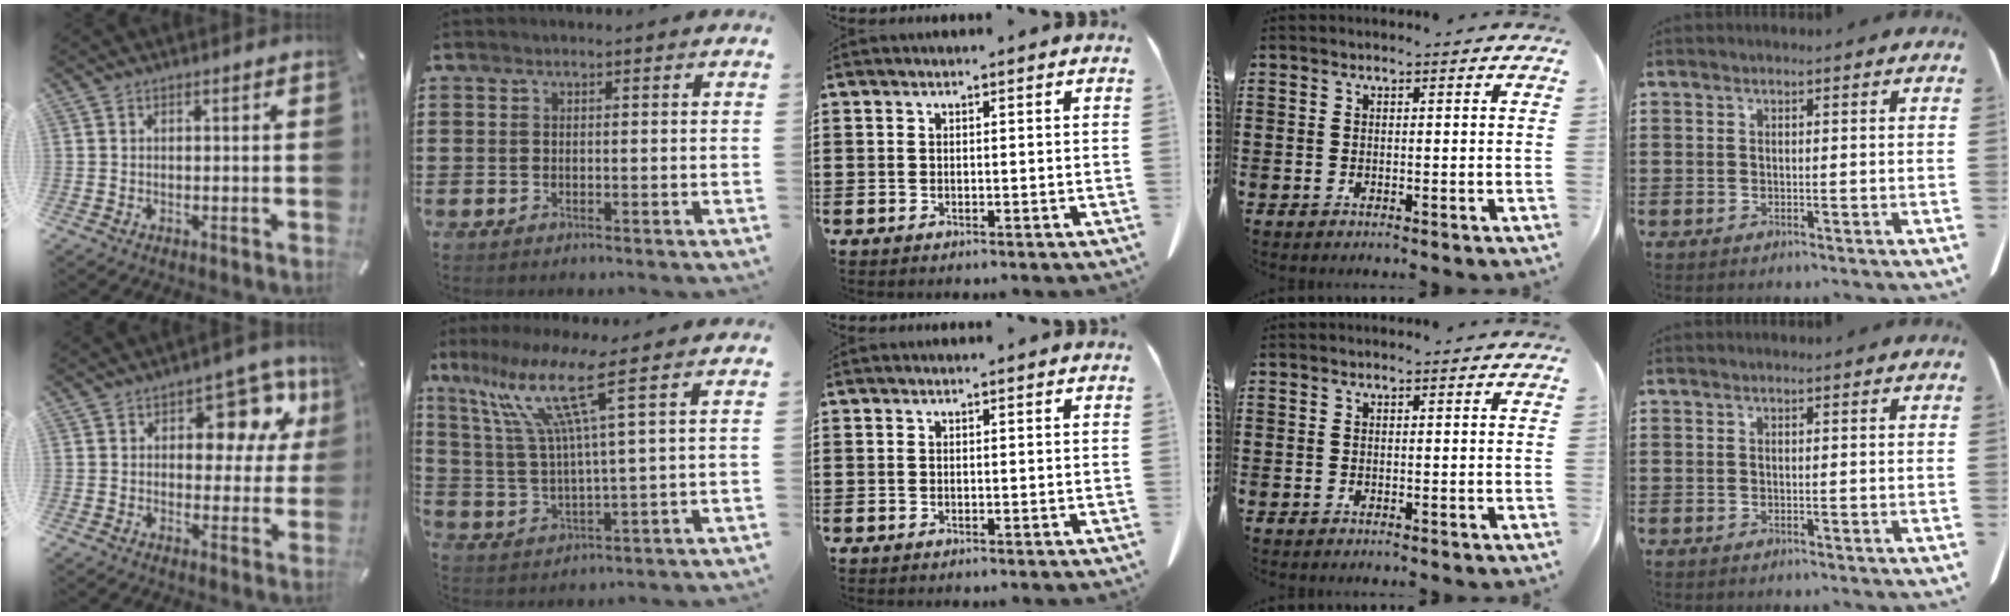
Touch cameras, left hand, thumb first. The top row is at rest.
{"thumb": {"total": 13.8, "force": [6.2, 8.3, 9.1], "torque": [-0.113, -0.034, 0.105]}, "index": {"total": 11.4, "force": [6.4, 0.1, 9.5], "torque": [-0.216, -0.026, 0.099]}}